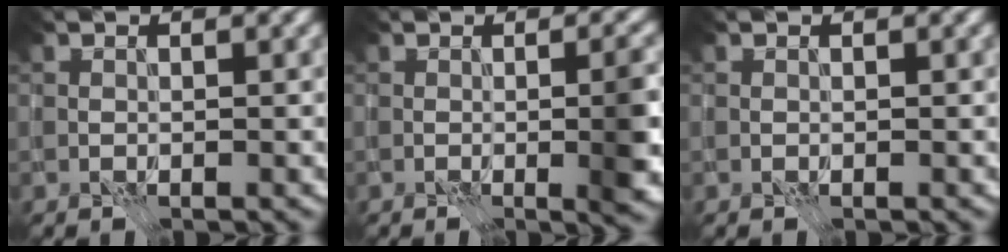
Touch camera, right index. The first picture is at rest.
{"total": 5.1, "force": [-0.6, 1.3, 4.9], "torque": [-0.063, 0.003, -0.011]}
{"total": 0.0}